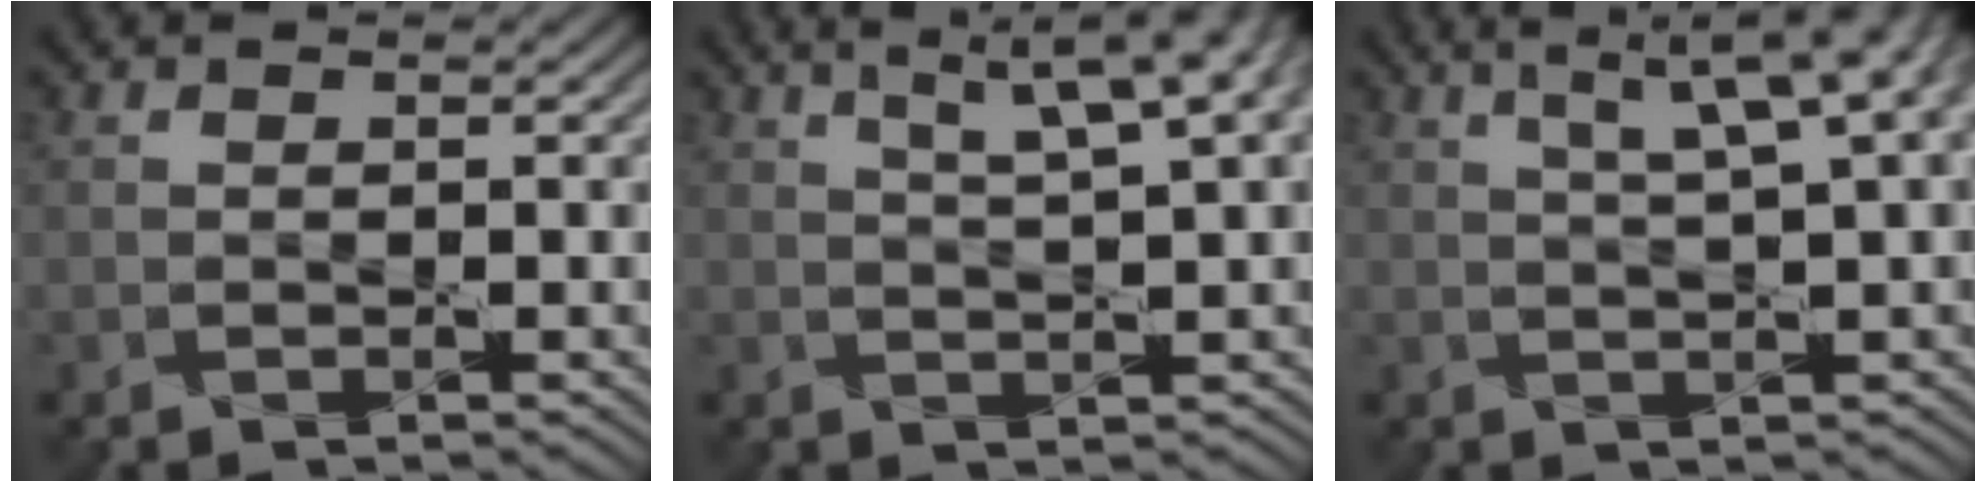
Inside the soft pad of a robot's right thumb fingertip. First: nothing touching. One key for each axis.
{"total": 9.4, "fx": 5.2, "fy": 2.1, "fz": 7.6, "tx": -0.093, "ty": 0.036, "tz": 0.058}
{"total": 8.9, "fx": 4.2, "fy": 1.9, "fz": 7.6, "tx": -0.084, "ty": 0.037, "tz": 0.047}